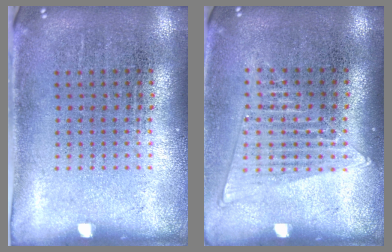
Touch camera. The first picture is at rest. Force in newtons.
{"total": 1.3, "press": 1.2, "slide": 0.5}